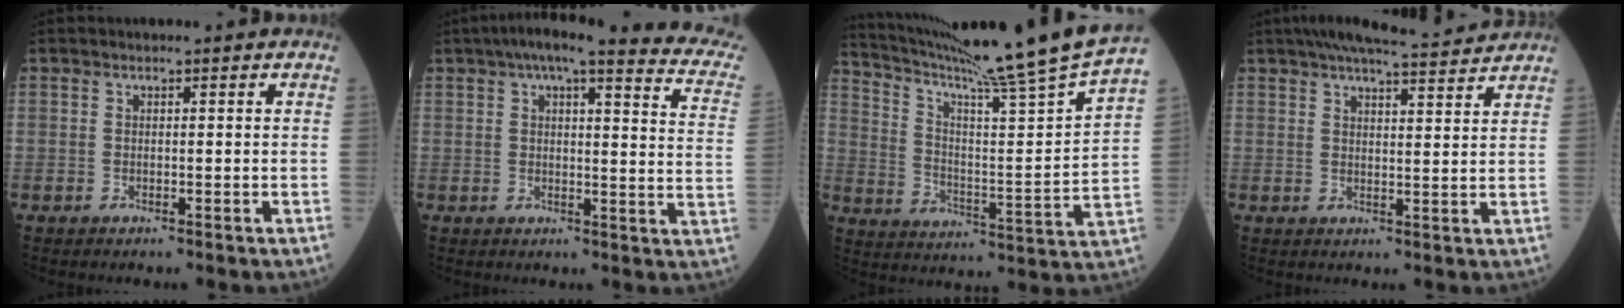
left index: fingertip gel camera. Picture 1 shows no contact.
{"total": 21.0, "force": [17.8, 2.0, 10.9], "torque": [-0.139, -0.016, 0.197]}
{"total": 23.3, "force": [20.2, -3.2, 11.3], "torque": [-0.195, -0.064, 0.294]}
{"total": 10.9, "force": [10.1, 0.0, 4.0], "torque": [-0.060, 0.015, 0.137]}